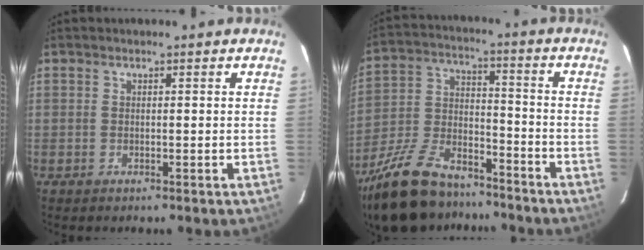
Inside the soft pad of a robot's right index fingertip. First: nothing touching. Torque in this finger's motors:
{"motor_torque": [1.04, -1.10, 0.32, 0.11]}